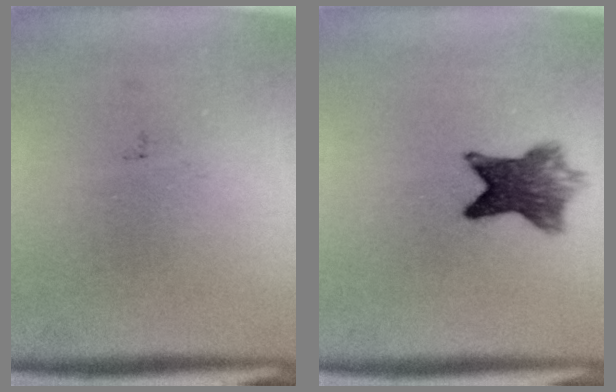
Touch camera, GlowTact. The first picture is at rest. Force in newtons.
{"total": 6.9}